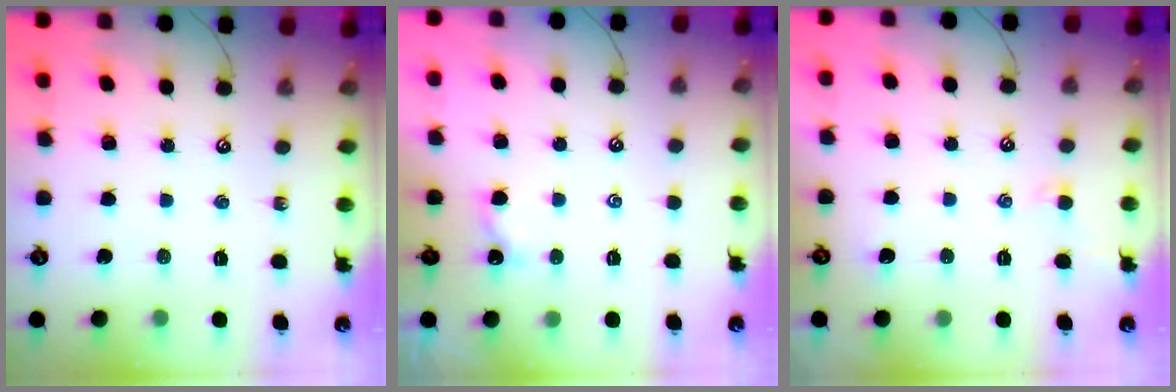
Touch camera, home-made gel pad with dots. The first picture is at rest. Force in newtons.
{"total": 2.1, "press": 2.1, "slide": 0.2}
{"total": 0.7, "press": 0.5, "slide": 0.5}